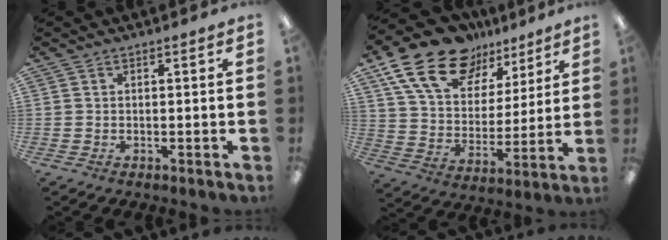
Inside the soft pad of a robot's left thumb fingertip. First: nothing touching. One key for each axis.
{"total": 19.6, "fx": 13.3, "fy": 10.8, "fz": 9.4, "tx": -0.182, "ty": -0.069, "tz": 0.244}